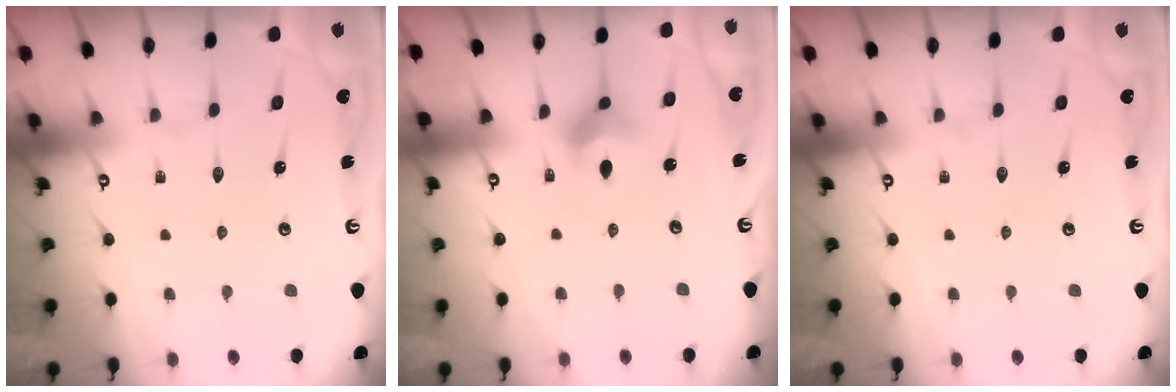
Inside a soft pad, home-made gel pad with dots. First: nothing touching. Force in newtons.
{"total": 7.3, "press": 7.2, "slide": 1.2}
{"total": 0.0}